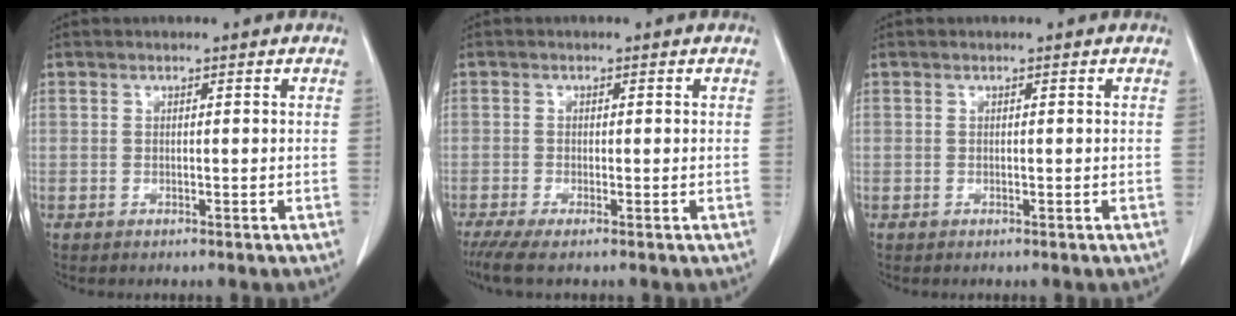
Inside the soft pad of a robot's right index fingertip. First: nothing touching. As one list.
[{"total": 3.2, "force": [-1.8, 0.7, 2.5], "torque": [-0.051, -0.010, -0.034]}, {"total": 0.0}]